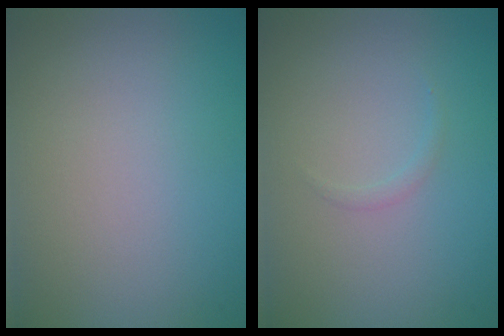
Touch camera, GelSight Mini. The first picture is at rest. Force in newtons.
{"total": 0.5, "press": 0.5, "slide": 0.0}